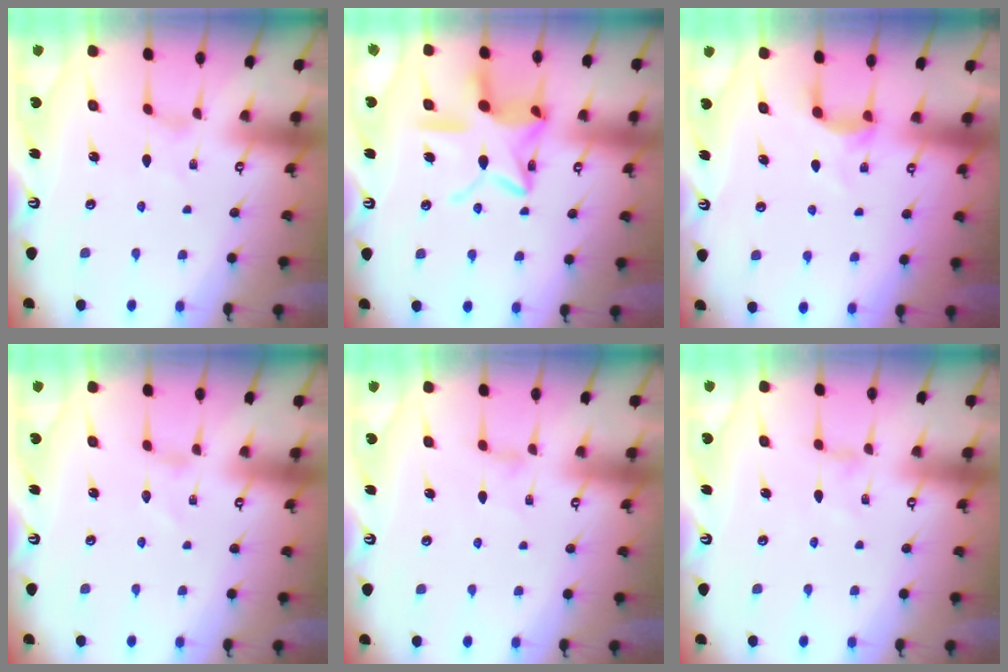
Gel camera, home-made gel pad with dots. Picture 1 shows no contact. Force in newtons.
{"total": 17.4, "press": 17.3, "slide": 1.2}
{"total": 4.3, "press": 4.3, "slide": 0.6}
{"total": 0.0}
{"total": 0.9, "press": 0.8, "slide": 0.3}
{"total": 0.0}